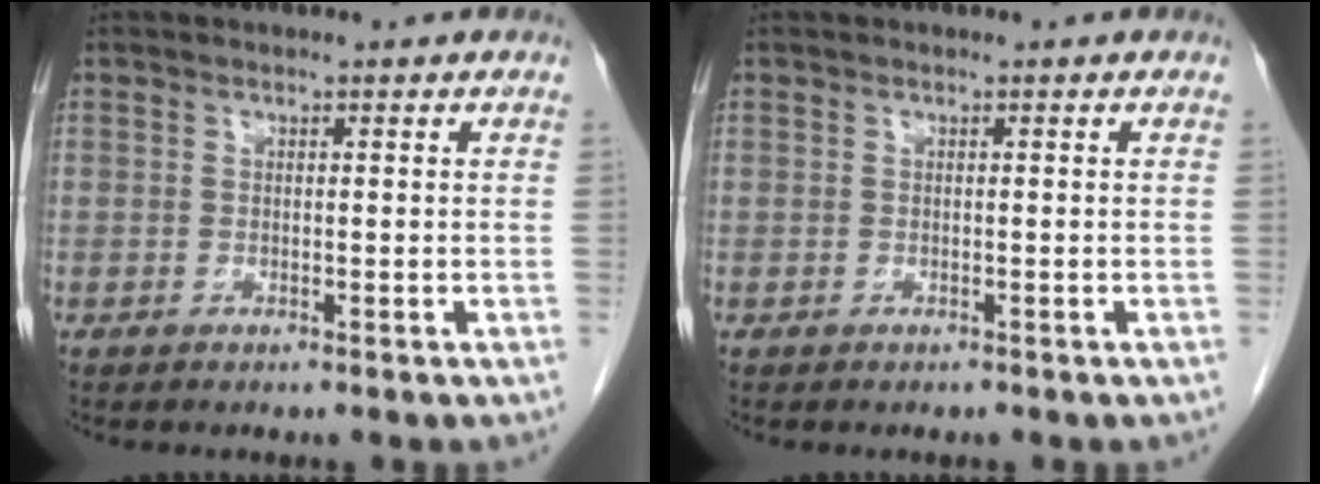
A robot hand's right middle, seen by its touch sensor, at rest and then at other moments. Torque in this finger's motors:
{"motor_torque": [0.25, -0.09, -0.06, -0.01]}